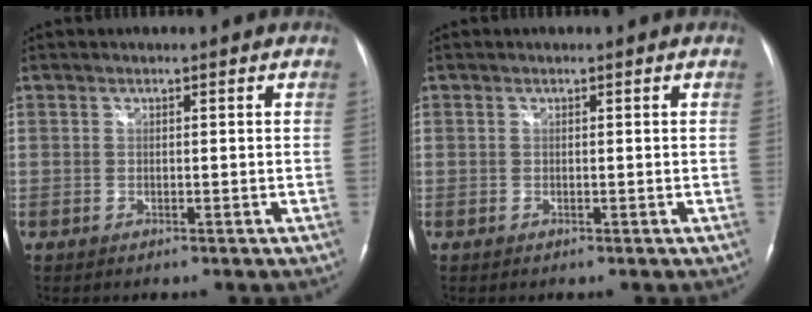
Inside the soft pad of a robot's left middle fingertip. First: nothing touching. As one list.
[{"total": 0.0}]